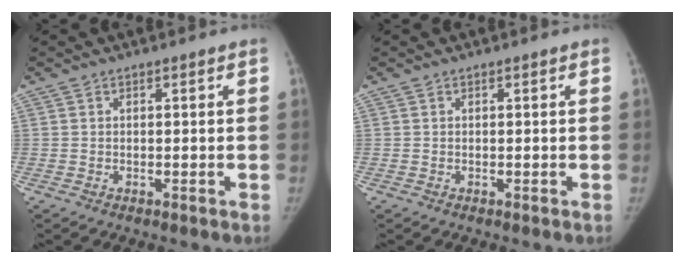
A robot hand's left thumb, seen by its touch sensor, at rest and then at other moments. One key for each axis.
{"total": 0.0}